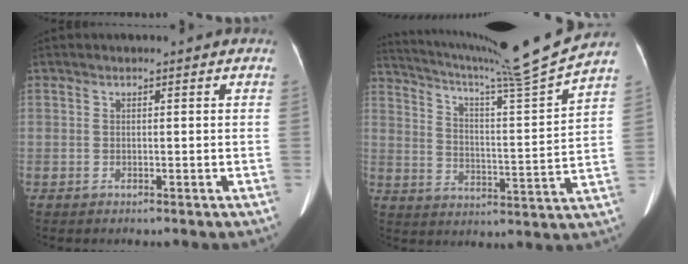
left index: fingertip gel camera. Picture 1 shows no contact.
{"total": 17.6, "force": [15.9, -3.0, 7.0], "torque": [-0.131, -0.044, 0.231]}